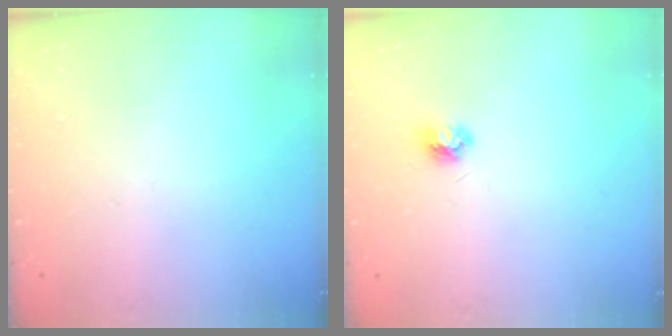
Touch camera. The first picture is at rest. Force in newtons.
{"total": 4.2, "press": 4.2, "slide": 0.3}